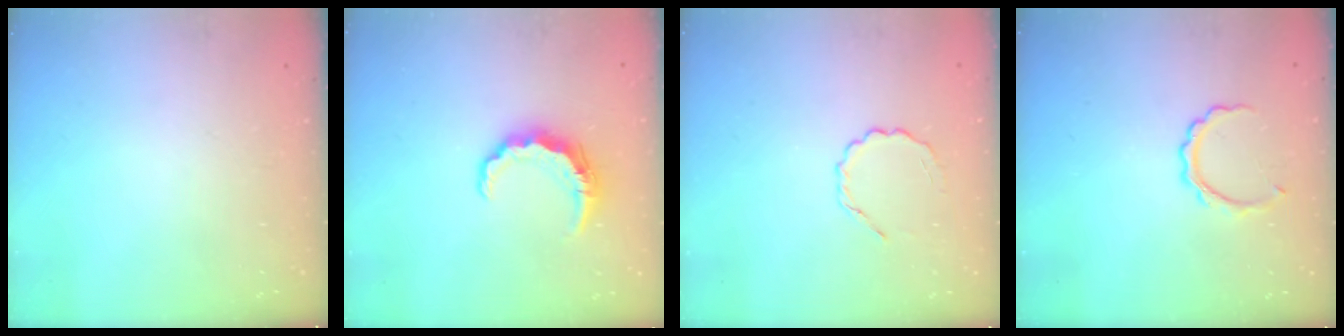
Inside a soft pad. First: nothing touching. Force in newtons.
{"total": 8.3, "press": 8.2, "slide": 1.4}
{"total": 2.5, "press": 2.3, "slide": 0.9}
{"total": 4.8, "press": 4.8, "slide": 0.2}